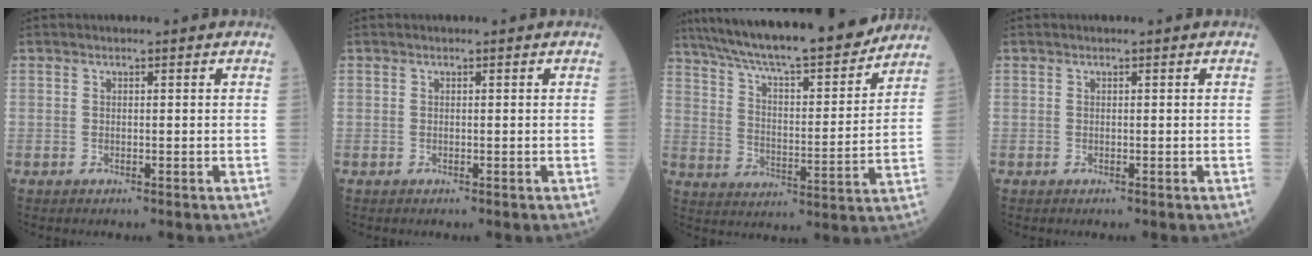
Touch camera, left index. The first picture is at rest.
{"total": 0.0}
{"total": 23.5, "force": [20.3, 2.9, 11.4], "torque": [-0.196, 0.003, 0.304]}
{"total": 0.0}